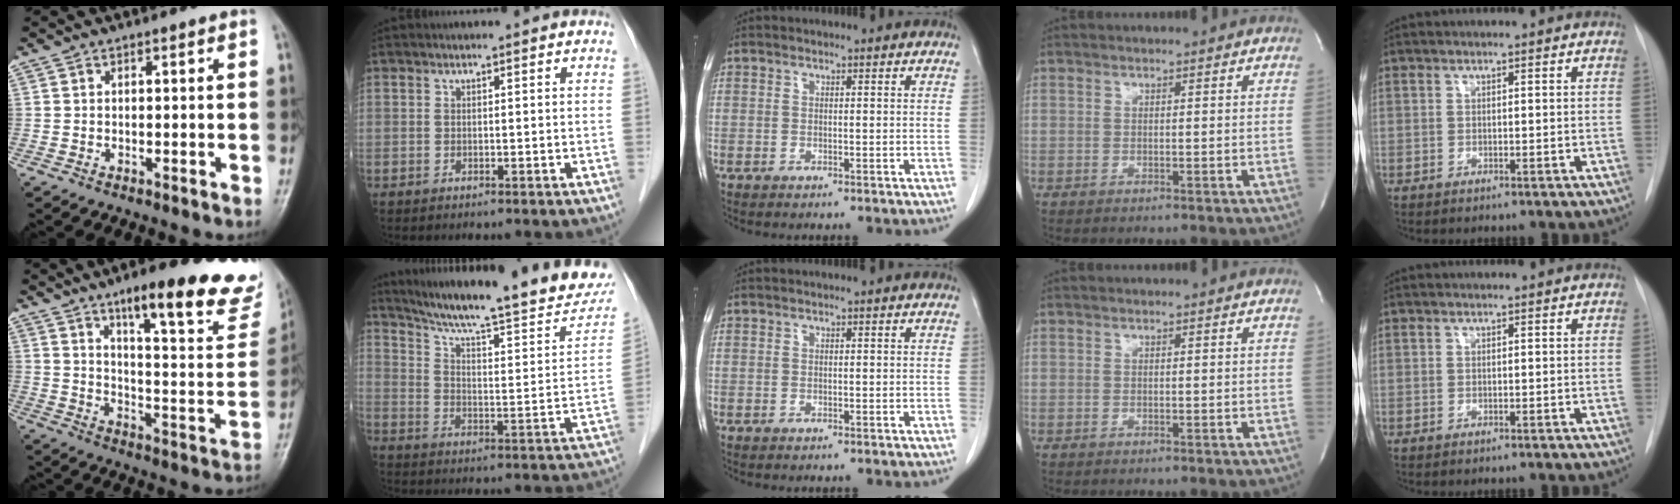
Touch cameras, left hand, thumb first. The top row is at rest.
{"thumb": {"total": 23.6, "force": [16.4, 5.6, 16.0], "torque": [-0.177, -0.077, 0.225]}, "index": {"total": 25.3, "force": [21.1, 3.4, 13.6], "torque": [-0.210, -0.022, 0.286]}}